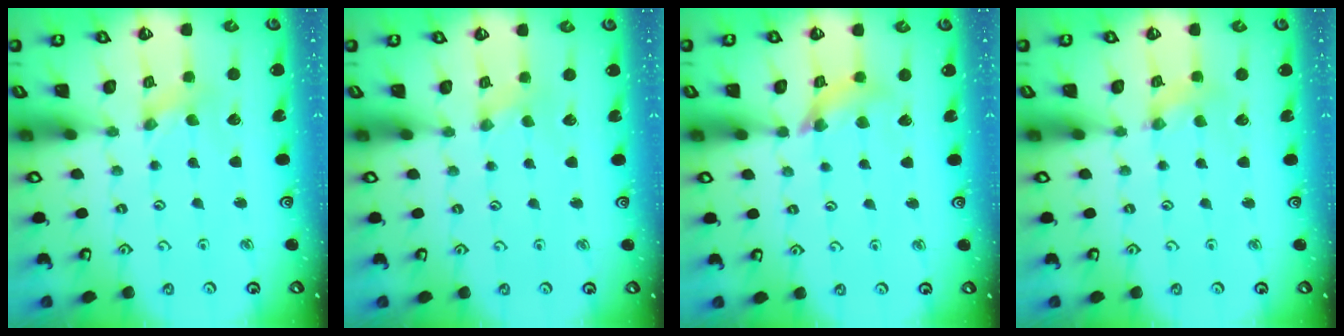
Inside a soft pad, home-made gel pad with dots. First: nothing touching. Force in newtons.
{"total": 0.0}
{"total": 9.2, "press": 9.2, "slide": 1.2}
{"total": 2.4, "press": 2.4, "slide": 0.4}